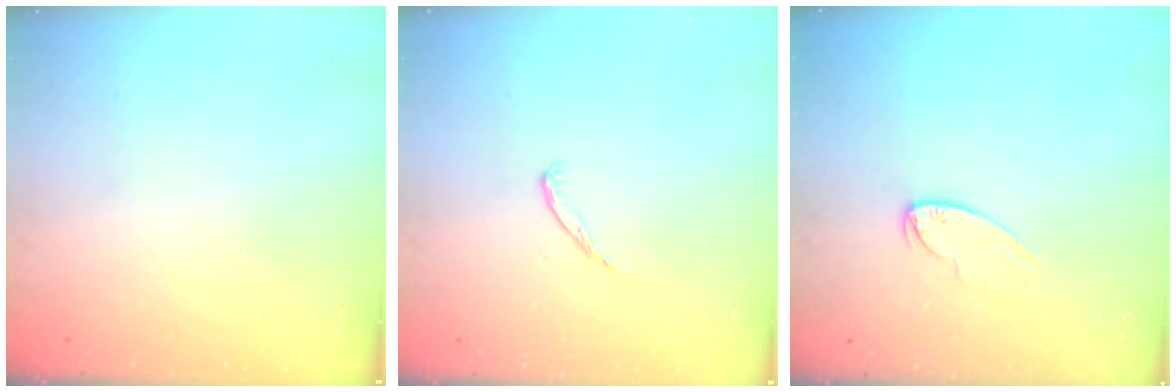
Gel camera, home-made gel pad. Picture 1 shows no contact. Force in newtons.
{"total": 3.6, "press": 3.6, "slide": 0.3}
{"total": 6.5, "press": 6.5, "slide": 0.3}